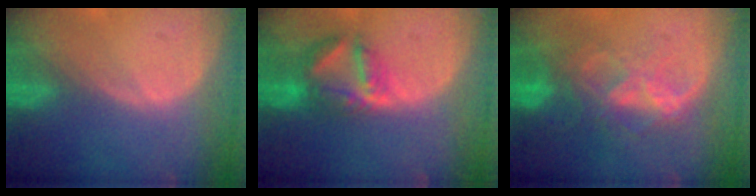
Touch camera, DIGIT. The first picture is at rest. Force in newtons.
{"total": 6.4, "press": 6.3, "slide": 0.9}
{"total": 8.2, "press": 7.3, "slide": 3.7}